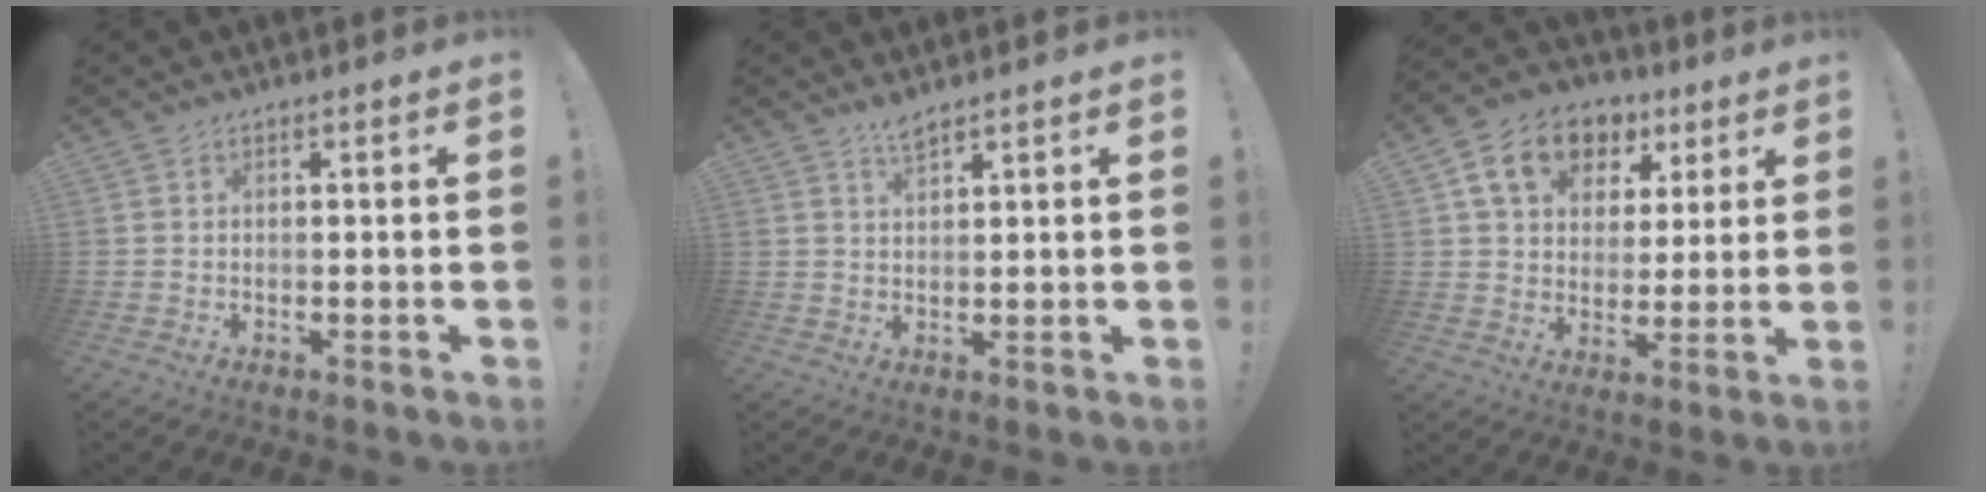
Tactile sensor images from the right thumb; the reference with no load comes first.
{"total": 3.3, "force": [2.8, 0.4, 1.7], "torque": [-0.021, -0.018, 0.048]}
{"total": 14.6, "force": [7.0, 10.5, 7.3], "torque": [-0.111, -0.024, 0.133]}